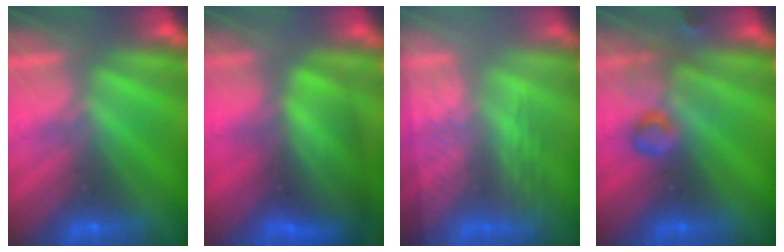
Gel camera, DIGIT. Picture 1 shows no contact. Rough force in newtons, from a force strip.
{"total": 7.3}
{"total": 2.9}
{"total": 2.9}